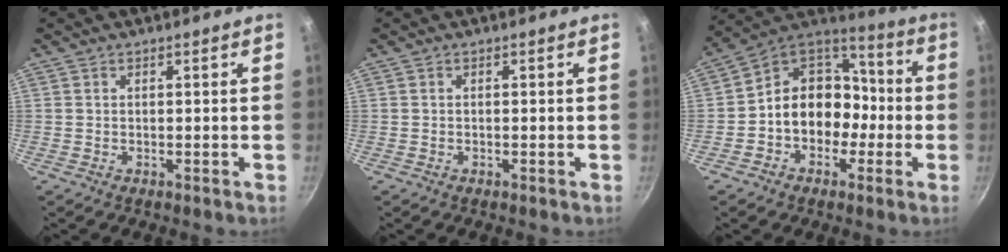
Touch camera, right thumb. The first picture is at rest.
{"total": 0.0}
{"total": 14.1, "force": [-3.1, 11.6, 7.4], "torque": [-0.058, 0.065, -0.068]}